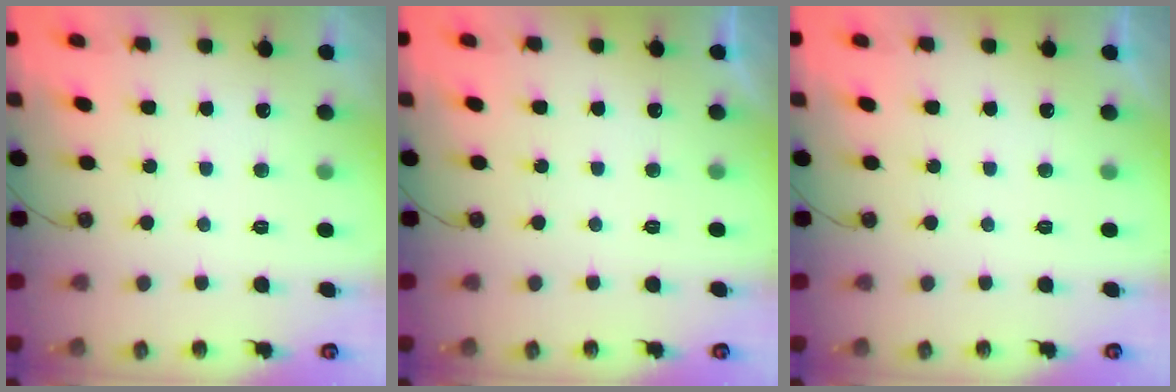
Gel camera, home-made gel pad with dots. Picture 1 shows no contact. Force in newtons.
{"total": 0.0}
{"total": 0.0}